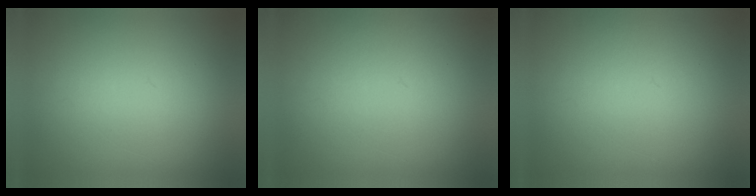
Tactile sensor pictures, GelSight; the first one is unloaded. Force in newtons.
{"total": 1.3}
{"total": 1.1}